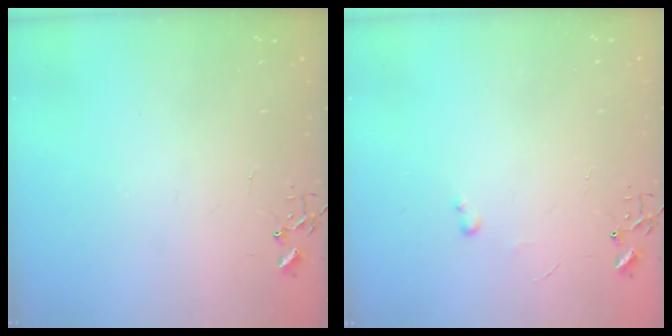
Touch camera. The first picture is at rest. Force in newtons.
{"total": 2.6, "press": 2.6, "slide": 0.4}